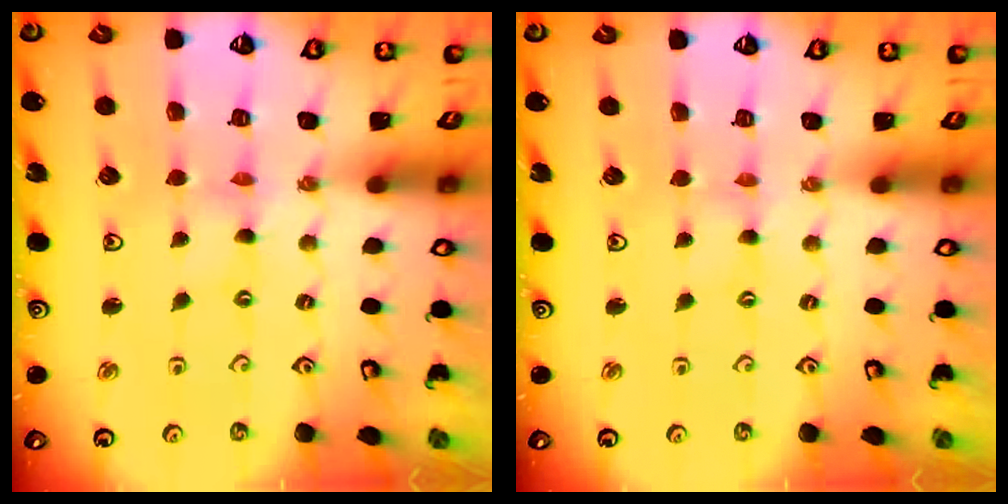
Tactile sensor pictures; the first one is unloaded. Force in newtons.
{"total": 0.0}